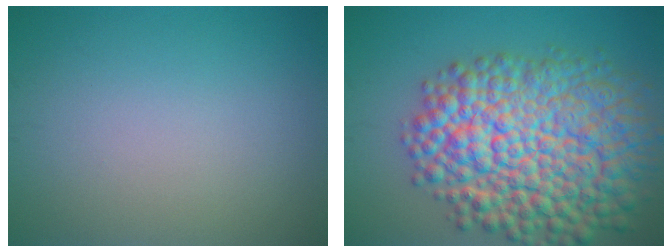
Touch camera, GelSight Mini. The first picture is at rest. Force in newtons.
{"total": 14.0, "press": 14.0, "slide": 0.4}